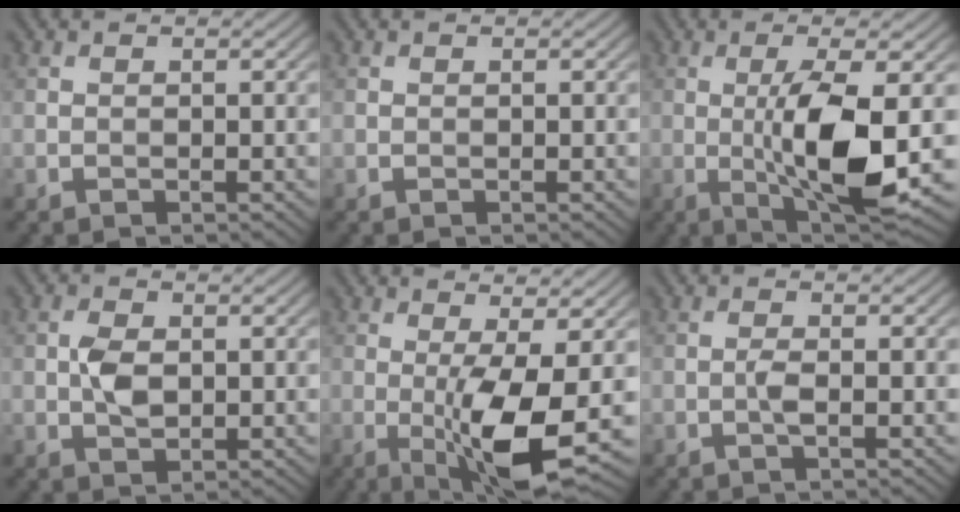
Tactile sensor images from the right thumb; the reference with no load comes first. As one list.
[{"total": 0.0}, {"total": 10.3, "force": [-0.8, 2.4, 9.9], "torque": [-0.173, -0.004, -0.011]}, {"total": 3.3, "force": [0.1, 2.0, 2.6], "torque": [-0.059, 0.000, 0.002]}, {"total": 8.9, "force": [-1.5, 1.8, 8.6], "torque": [-0.153, -0.004, -0.024]}, {"total": 1.5, "force": [-0.5, 0.2, 1.4], "torque": [-0.032, 0.003, -0.011]}]